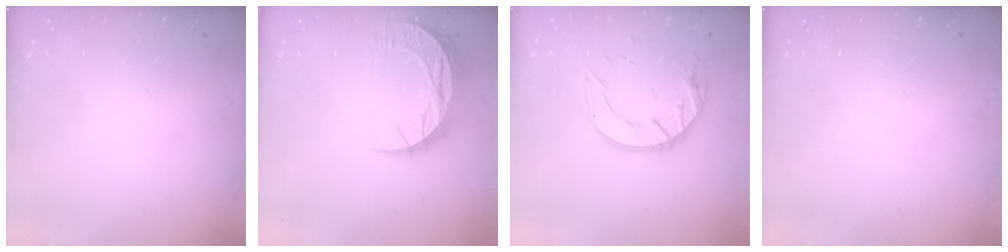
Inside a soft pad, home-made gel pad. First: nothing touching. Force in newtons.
{"total": 11.0, "press": 11.0, "slide": 0.8}
{"total": 12.9, "press": 12.9, "slide": 0.8}
{"total": 0.0}